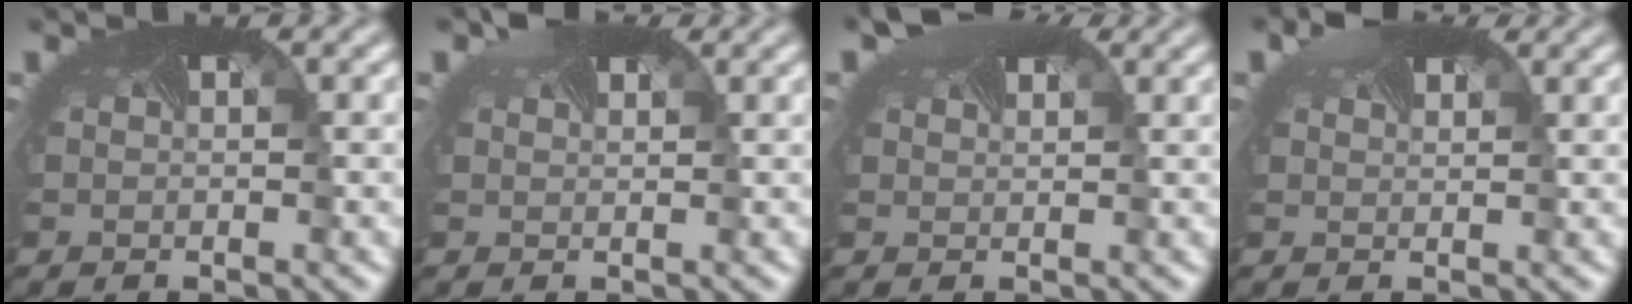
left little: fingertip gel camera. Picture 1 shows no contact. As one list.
[{"total": 1.5, "force": [1.3, 0.6, 0.5], "torque": [-0.012, 0.001, 0.019]}, {"total": 4.4, "force": [3.3, 2.0, 2.3], "torque": [-0.037, 0.015, 0.041]}, {"total": 2.0, "force": [1.6, 0.9, 0.8], "torque": [-0.018, 0.006, 0.027]}]